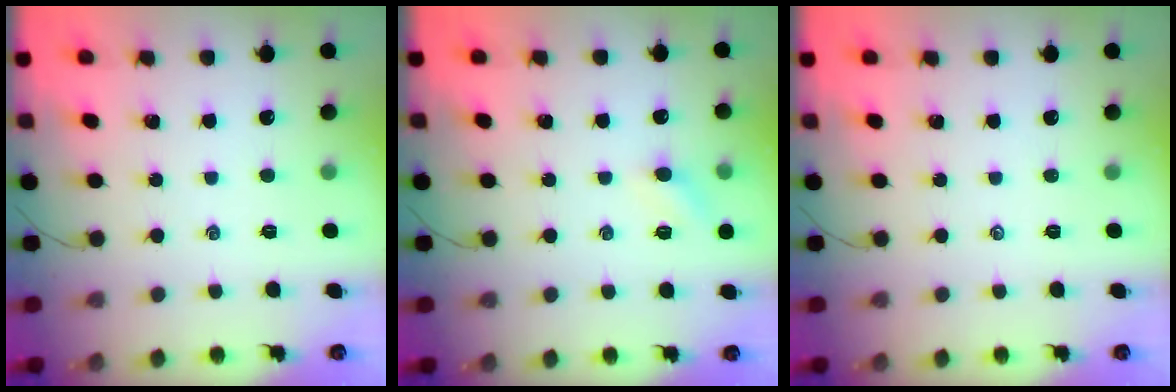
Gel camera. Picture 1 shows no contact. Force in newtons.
{"total": 5.5, "press": 5.2, "slide": 1.7}
{"total": 0.0}